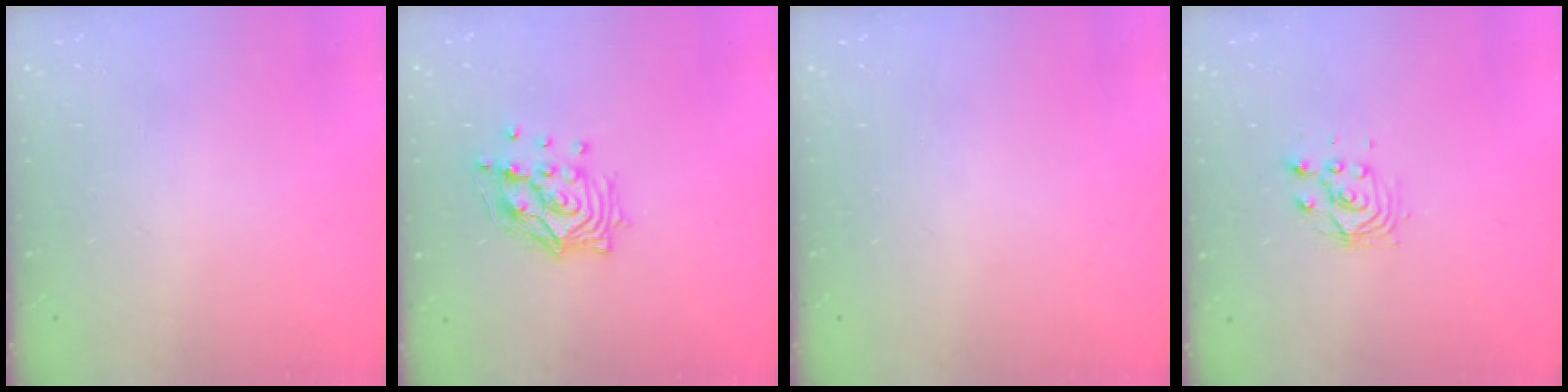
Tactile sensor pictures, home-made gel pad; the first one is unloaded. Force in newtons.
{"total": 12.0, "press": 12.0, "slide": 0.9}
{"total": 0.0}
{"total": 4.4, "press": 4.4, "slide": 0.2}